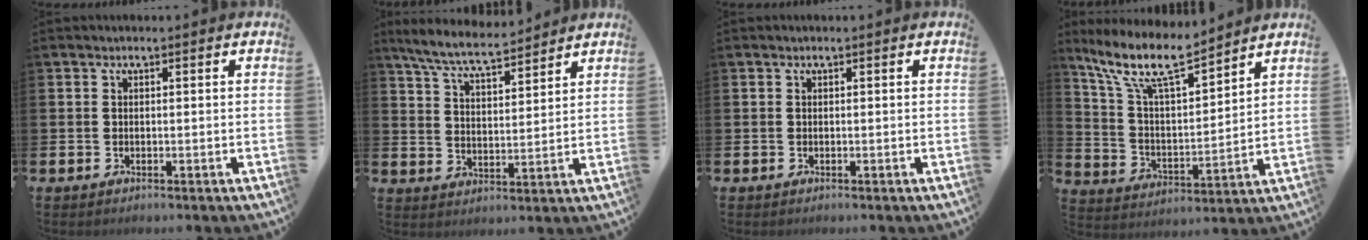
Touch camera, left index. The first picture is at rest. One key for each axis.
{"total": 7.0, "fx": 6.5, "fy": 0.7, "fz": 2.5, "tx": -0.076, "ty": -0.030, "tz": 0.116}
{"total": 0.0}
{"total": 10.6, "fx": 8.9, "fy": 2.0, "fz": 5.4, "tx": -0.142, "ty": -0.044, "tz": 0.157}